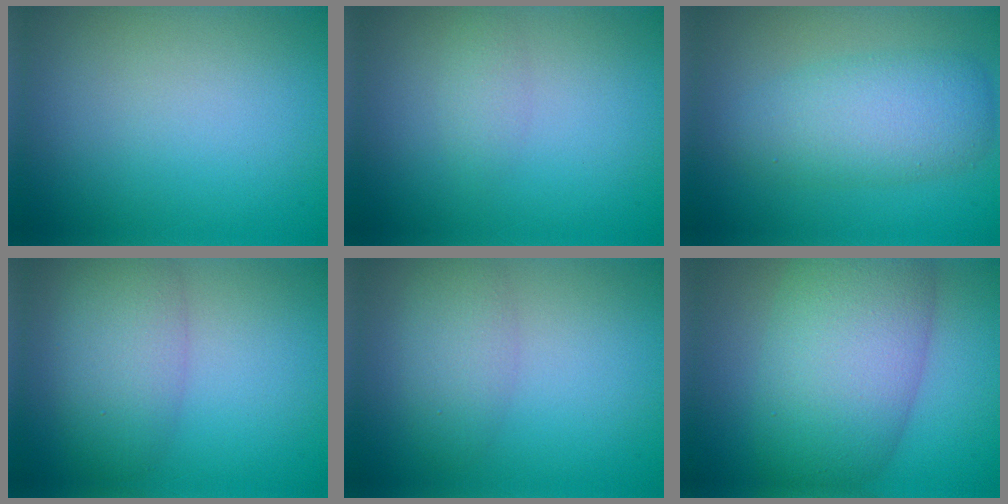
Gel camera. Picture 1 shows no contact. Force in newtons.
{"total": 1.2, "press": 1.2, "slide": 0.0}
{"total": 5.3, "press": 5.3, "slide": 0.0}
{"total": 4.8, "press": 4.8, "slide": 0.2}
{"total": 2.8, "press": 2.8, "slide": 0.1}
{"total": 10.2, "press": 10.2, "slide": 0.6}